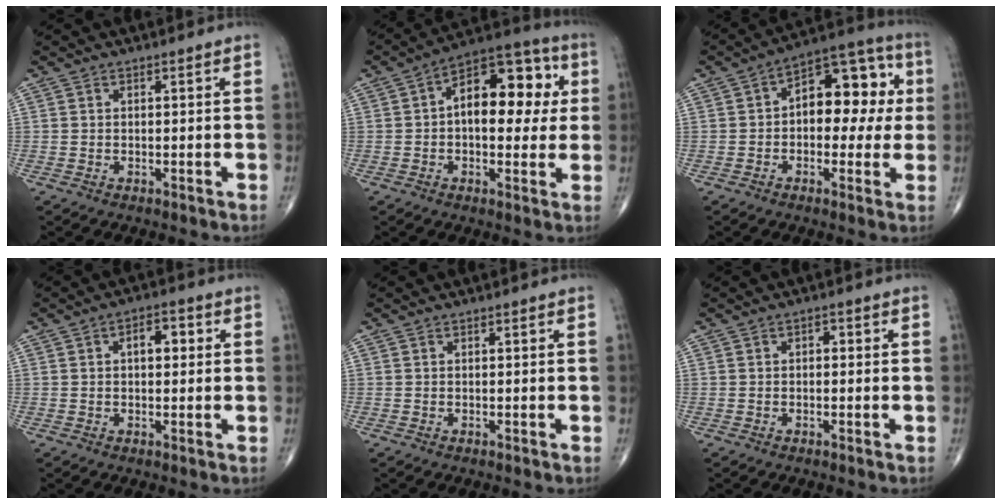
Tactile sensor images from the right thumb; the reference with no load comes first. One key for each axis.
{"total": 16.5, "fx": 2.3, "fy": 9.1, "fz": 13.6, "tx": -0.156, "ty": 0.031, "tz": 0.025}
{"total": 14.8, "fx": 1.5, "fy": 8.7, "fz": 11.8, "tx": -0.117, "ty": 0.042, "tz": 0.011}
{"total": 4.6, "fx": 0.9, "fy": 2.6, "fz": 3.7, "tx": -0.043, "ty": 0.012, "tz": 0.009}
{"total": 0.0}
{"total": 1.4, "fx": 0.1, "fy": 0.9, "fz": 1.0, "tx": -0.006, "ty": 0.005, "tz": -0.004}